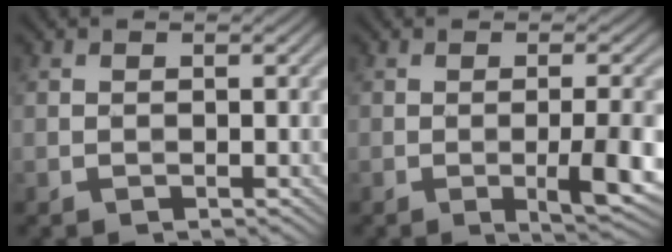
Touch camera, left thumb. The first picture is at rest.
{"total": 5.4, "force": [-1.2, 0.7, 5.2], "torque": [-0.086, 0.001, -0.018]}